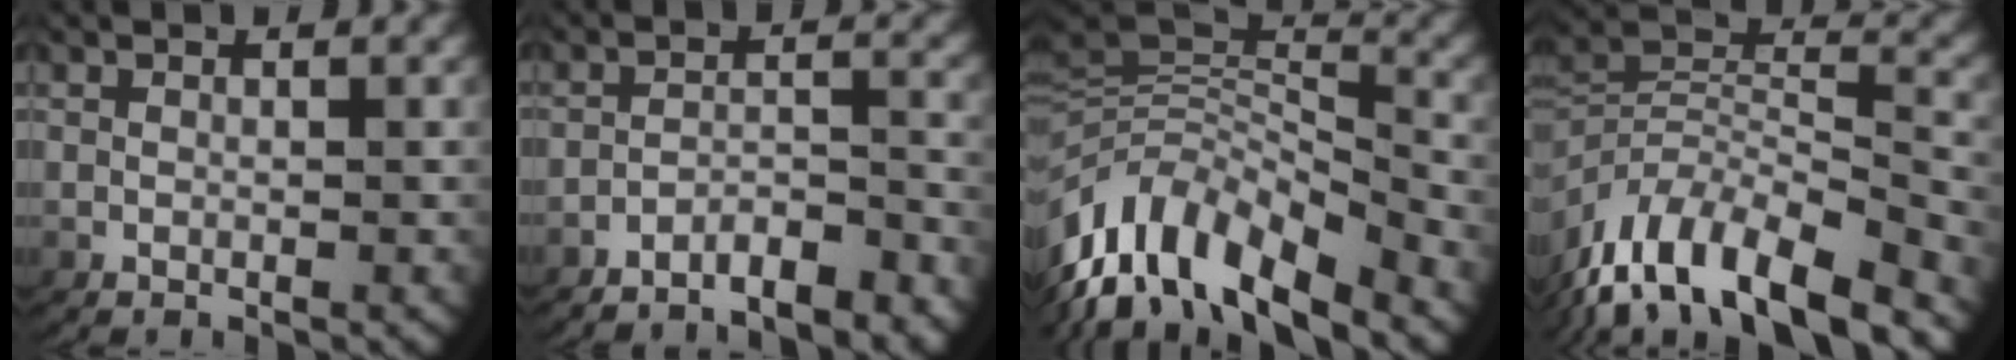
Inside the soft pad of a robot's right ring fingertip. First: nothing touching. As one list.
[{"total": 5.5, "force": [-5.2, 1.2, 1.2], "torque": [-0.017, -0.013, -0.085]}, {"total": 13.6, "force": [-5.9, 9.3, 8.1], "torque": [-0.179, -0.047, -0.083]}, {"total": 10.6, "force": [-5.5, 6.4, 6.4], "torque": [-0.129, -0.037, -0.075]}]